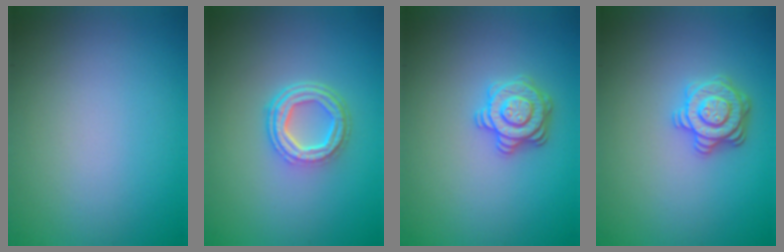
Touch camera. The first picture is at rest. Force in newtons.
{"total": 4.3, "press": 3.1, "slide": 2.9}
{"total": 2.9, "press": 2.8, "slide": 0.6}
{"total": 3.1, "press": 3.0, "slide": 0.9}